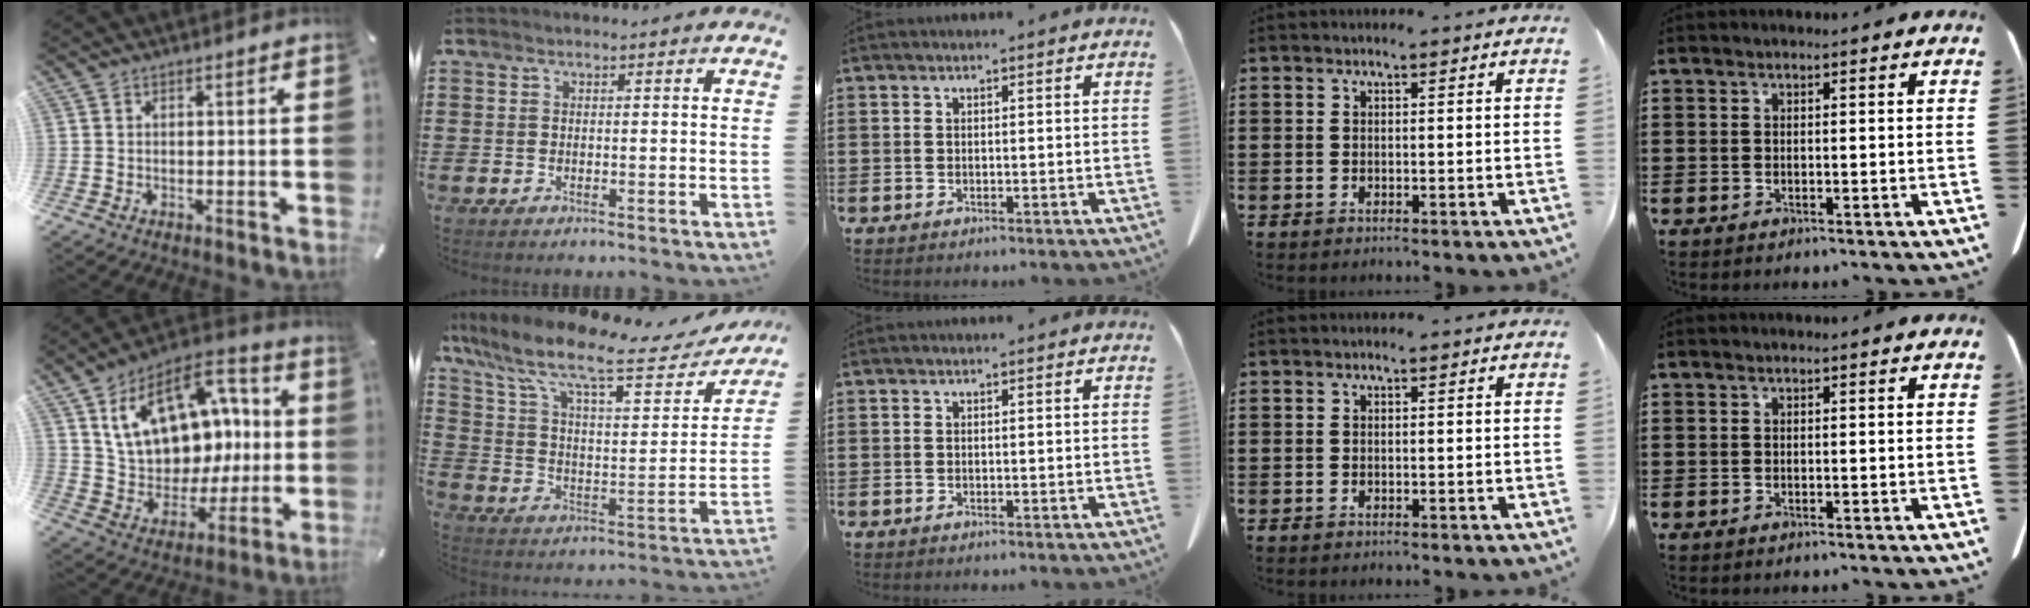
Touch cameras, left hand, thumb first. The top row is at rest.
{"thumb": {"total": 19.6, "force": [6.9, 14.2, 11.7], "torque": [-0.207, -0.026, 0.131]}, "index": {"total": 13.1, "force": [9.6, 2.6, 8.5], "torque": [-0.188, -0.051, 0.156]}}